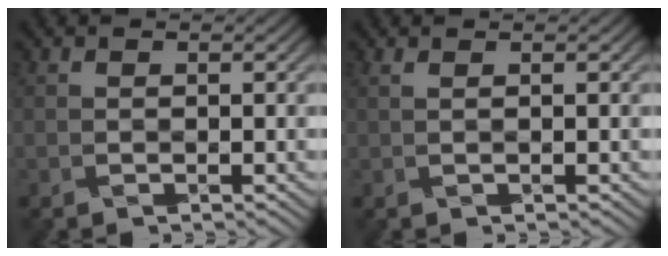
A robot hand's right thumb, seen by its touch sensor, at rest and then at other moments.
{"total": 0.9, "force": [0.3, 0.1, 0.9], "torque": [-0.017, 0.003, 0.004]}